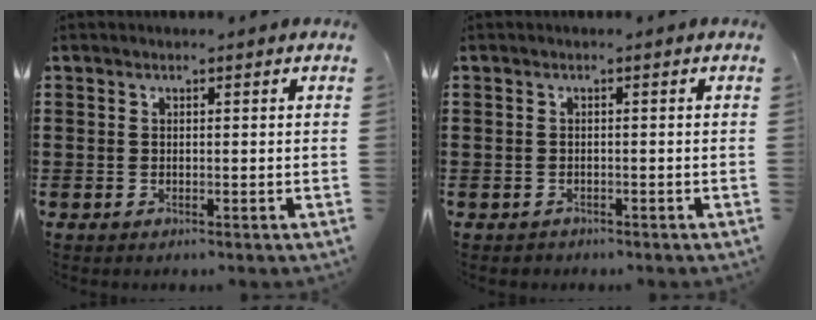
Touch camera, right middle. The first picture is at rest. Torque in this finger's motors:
{"motor_torque": [0.11, -0.04, -0.04, 0.01]}